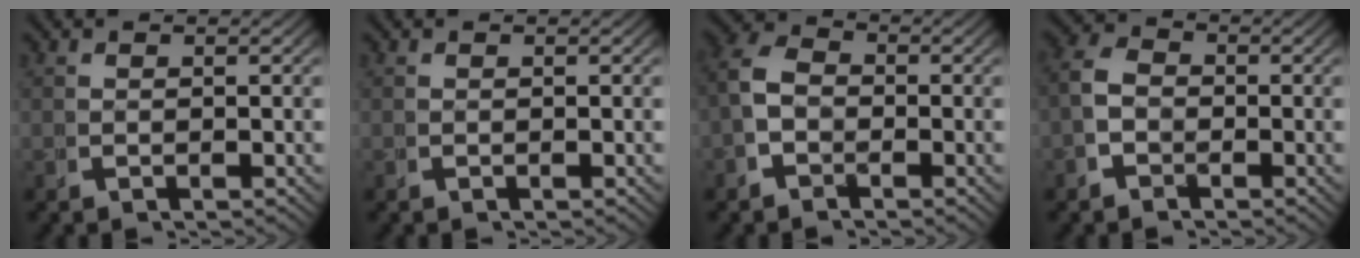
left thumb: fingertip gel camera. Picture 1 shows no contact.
{"total": 0.0}
{"total": 3.9, "force": [-0.6, 3.2, 2.2], "torque": [-0.045, -0.002, -0.019]}
{"total": 3.1, "force": [-0.7, 2.6, 1.6], "torque": [-0.029, -0.002, -0.020]}